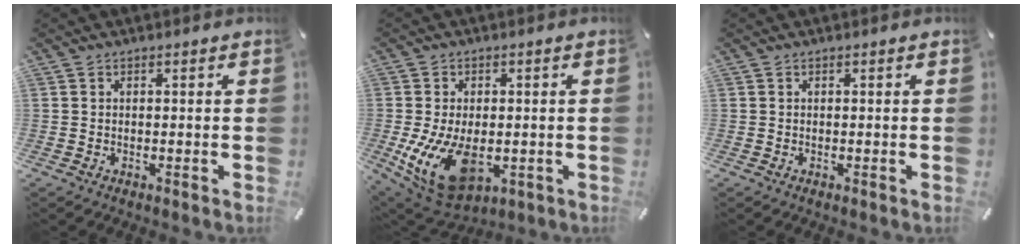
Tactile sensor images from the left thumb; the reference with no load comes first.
{"total": 14.3, "force": [-2.7, 8.8, 11.0], "torque": [-0.219, -0.010, -0.040]}
{"total": 0.0}